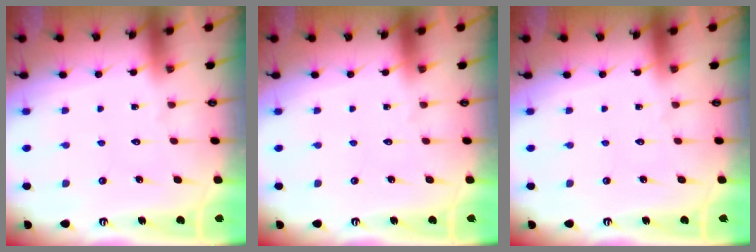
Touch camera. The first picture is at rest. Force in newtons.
{"total": 0.0}
{"total": 0.0}